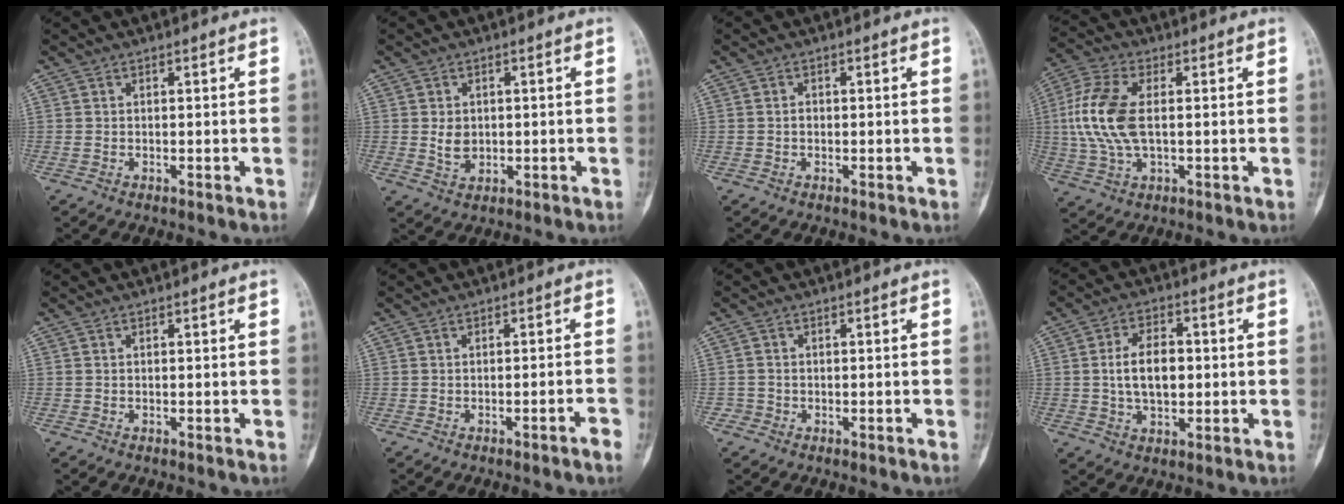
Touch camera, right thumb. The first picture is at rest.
{"total": 3.7, "force": [0.1, 2.8, 2.4], "torque": [-0.030, -0.004, 0.010]}
{"total": 0.9, "force": [-0.2, 0.7, 0.5], "torque": [-0.004, 0.003, -0.006]}
{"total": 12.6, "force": [0.7, 6.6, 10.7], "torque": [-0.246, 0.010, 0.011]}
{"total": 0.0}
{"total": 2.3, "force": [-1.4, 0.0, 1.7], "torque": [-0.035, 0.008, -0.019]}
{"total": 1.4, "force": [-0.6, 1.2, -0.2], "torque": [0.011, 0.007, -0.019]}
{"total": 9.0, "force": [0.2, 5.5, 7.1], "torque": [-0.112, 0.010, 0.003]}